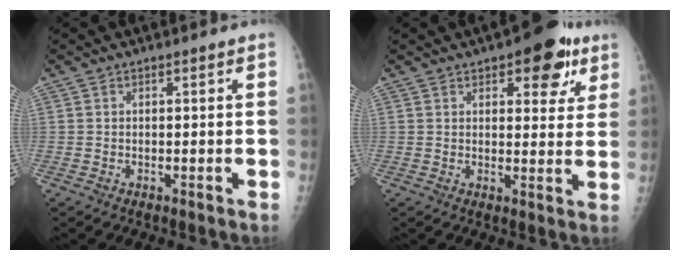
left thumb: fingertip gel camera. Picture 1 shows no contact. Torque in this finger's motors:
{"motor_torque": [1.23, 1.19, 0.83, -0.81, 0.11]}